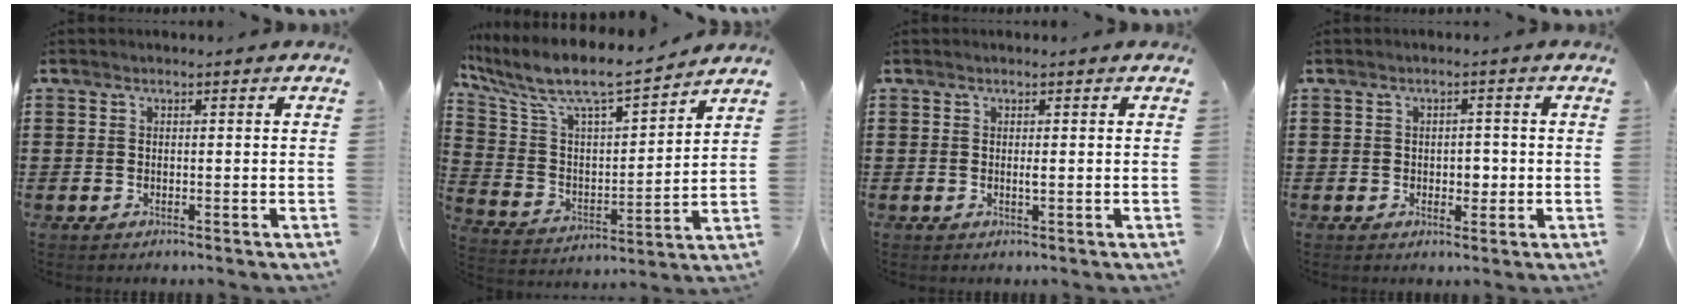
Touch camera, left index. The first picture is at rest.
{"total": 8.5, "force": [7.1, 1.8, 4.4], "torque": [-0.119, -0.051, 0.115]}
{"total": 1.0, "force": [0.1, 0.0, 1.0], "torque": [-0.017, -0.005, 0.001]}
{"total": 2.5, "force": [-0.3, 1.6, 1.9], "torque": [-0.039, 0.005, -0.009]}